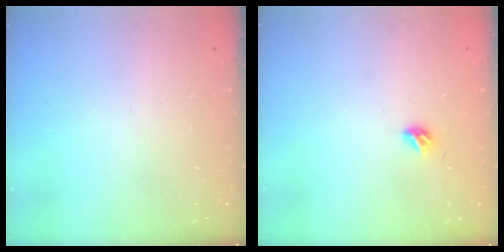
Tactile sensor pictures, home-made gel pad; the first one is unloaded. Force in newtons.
{"total": 3.8, "press": 3.7, "slide": 0.8}